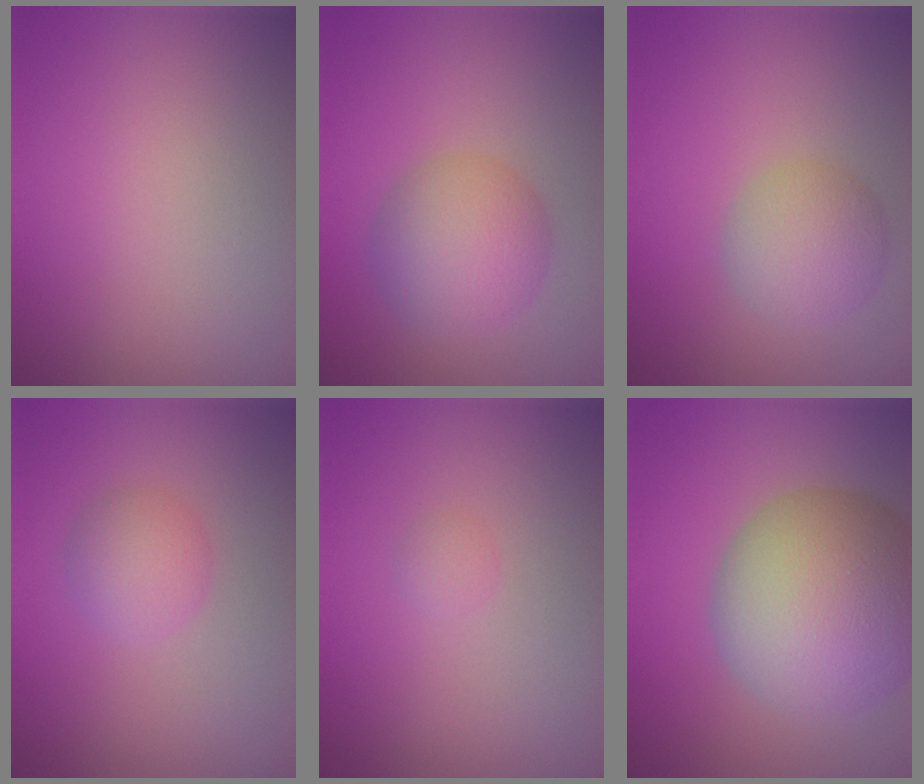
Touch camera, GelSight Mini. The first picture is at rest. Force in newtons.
{"total": 5.6, "press": 5.6, "slide": 0.0}
{"total": 3.9, "press": 3.9, "slide": 0.1}
{"total": 2.7, "press": 2.7, "slide": 0.1}
{"total": 0.8, "press": 0.8, "slide": 0.1}
{"total": 13.2, "press": 13.2, "slide": 0.6}